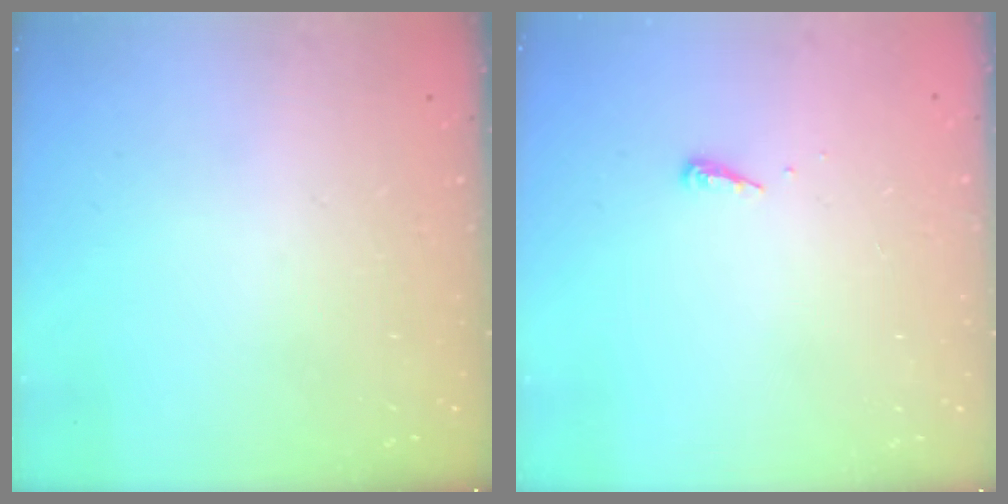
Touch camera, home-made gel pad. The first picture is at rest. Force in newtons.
{"total": 3.9, "press": 3.9, "slide": 0.5}